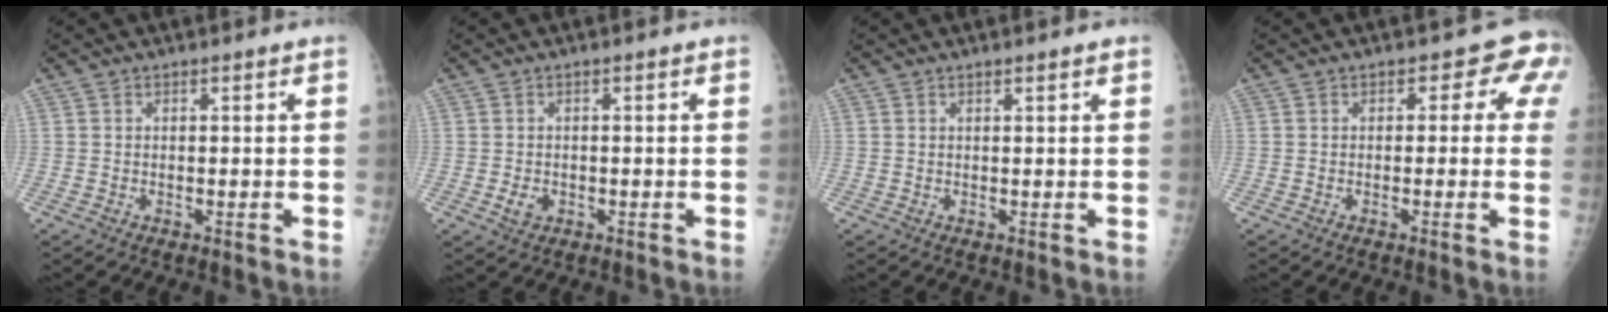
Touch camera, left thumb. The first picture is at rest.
{"total": 2.2, "force": [-0.6, 1.6, 1.3], "torque": [-0.018, 0.000, -0.007]}
{"total": 1.1, "force": [0.8, 0.1, 0.8], "torque": [-0.009, 0.000, 0.012]}
{"total": 4.8, "force": [1.3, 3.3, 3.2], "torque": [0.012, 0.007, -0.003]}